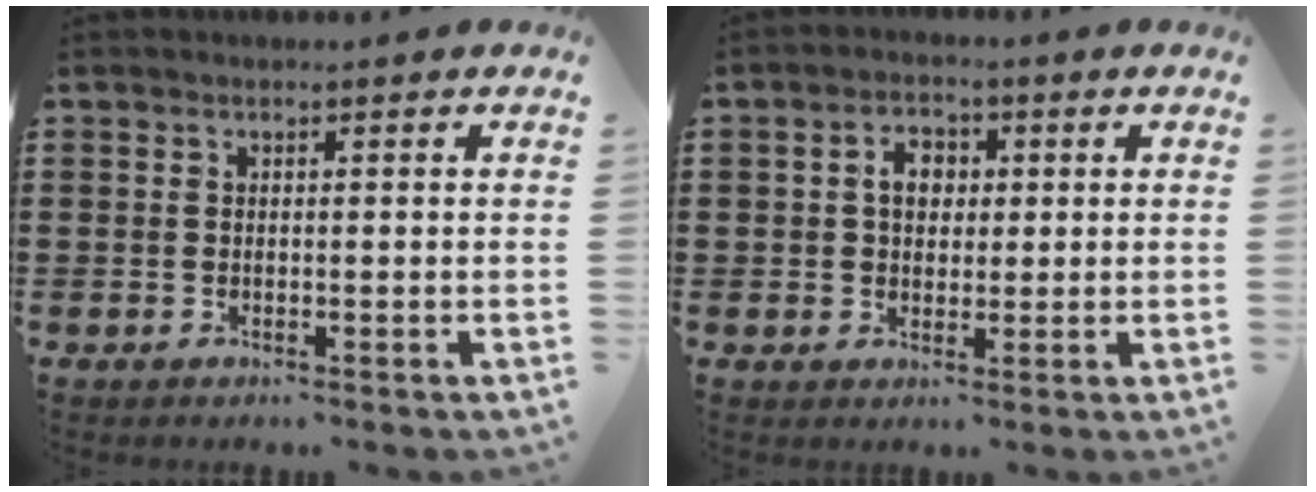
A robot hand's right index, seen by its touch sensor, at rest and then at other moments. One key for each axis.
{"total": 3.9, "fx": 0.7, "fy": 2.8, "fz": 2.7, "tx": -0.053, "ty": 0.008, "tz": 0.008}